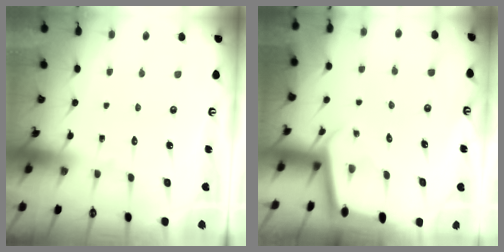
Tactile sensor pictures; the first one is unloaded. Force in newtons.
{"total": 1.9, "press": 1.9, "slide": 0.1}